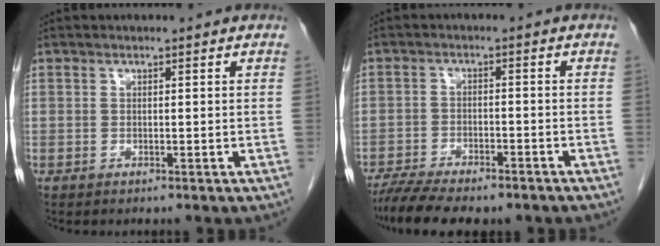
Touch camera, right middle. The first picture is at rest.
{"total": 11.3, "force": [-9.4, 2.7, 5.7], "torque": [-0.093, -0.005, -0.143]}